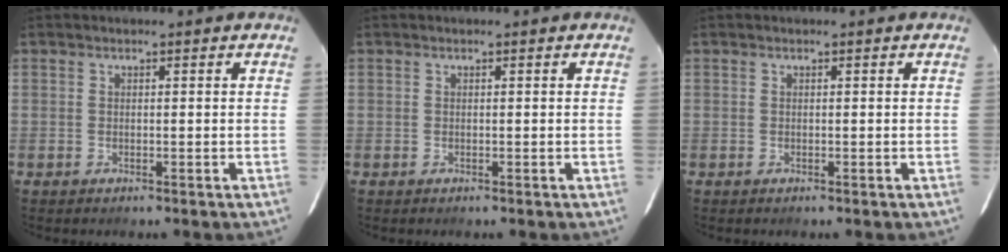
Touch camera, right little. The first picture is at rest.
{"total": 0.0}
{"total": 0.0}